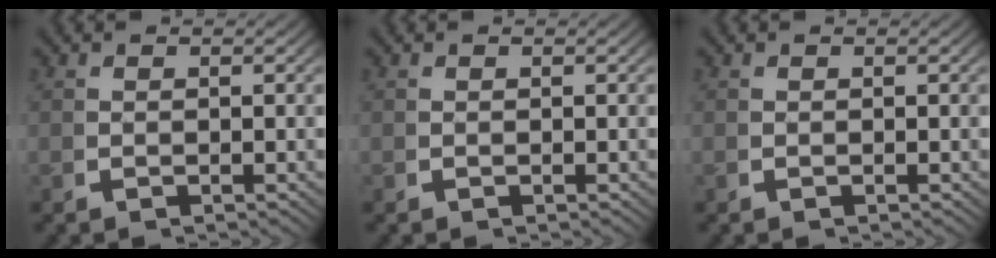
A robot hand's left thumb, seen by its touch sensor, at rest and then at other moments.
{"total": 0.0}
{"total": 0.0}